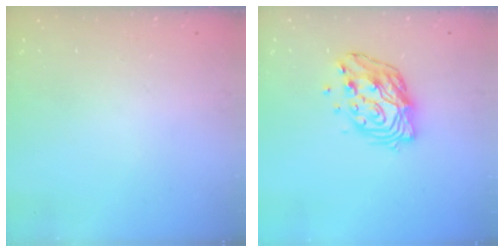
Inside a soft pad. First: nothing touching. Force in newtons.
{"total": 14.0, "press": 13.9, "slide": 1.7}